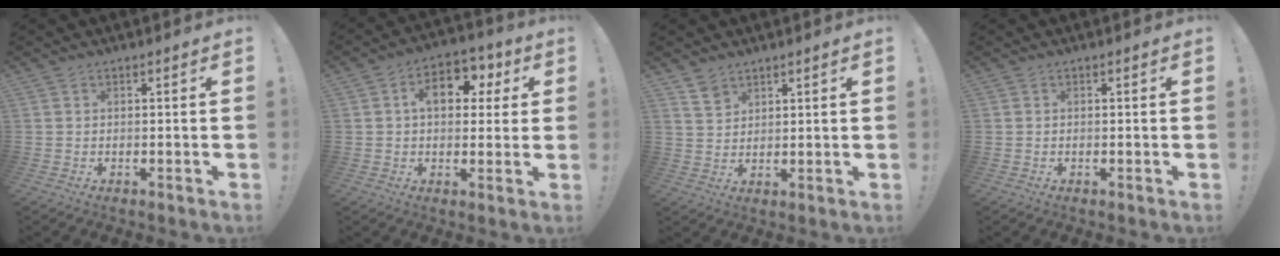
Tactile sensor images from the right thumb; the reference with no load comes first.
{"total": 10.9, "force": [2.8, 7.4, 7.5], "torque": [-0.099, 0.002, 0.047]}
{"total": 4.9, "force": [3.6, 3.0, 1.5], "torque": [-0.022, -0.020, 0.068]}
{"total": 0.0}